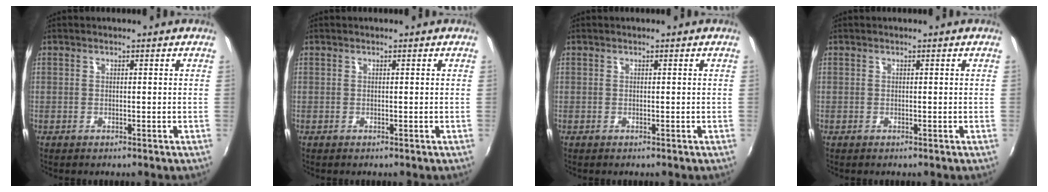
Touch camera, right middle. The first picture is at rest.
{"total": 0.0}
{"total": 0.0}
{"total": 0.0}